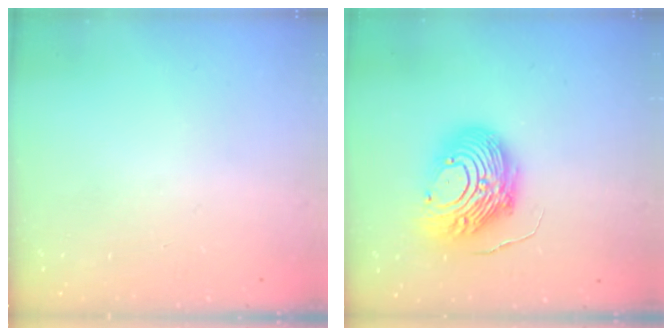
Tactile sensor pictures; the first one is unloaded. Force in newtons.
{"total": 14.6, "press": 14.6, "slide": 1.5}